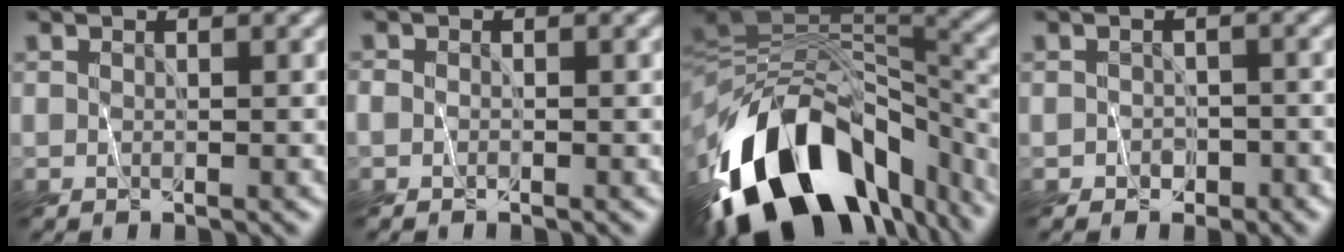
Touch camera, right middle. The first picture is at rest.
{"total": 1.1, "force": [-0.5, 0.8, 0.6], "torque": [-0.005, -0.002, -0.012]}
{"total": 15.4, "force": [-8.7, 8.0, 9.9], "torque": [-0.186, -0.015, -0.131]}
{"total": 1.7, "force": [-1.3, 0.9, 0.6], "torque": [-0.005, -0.006, -0.026]}